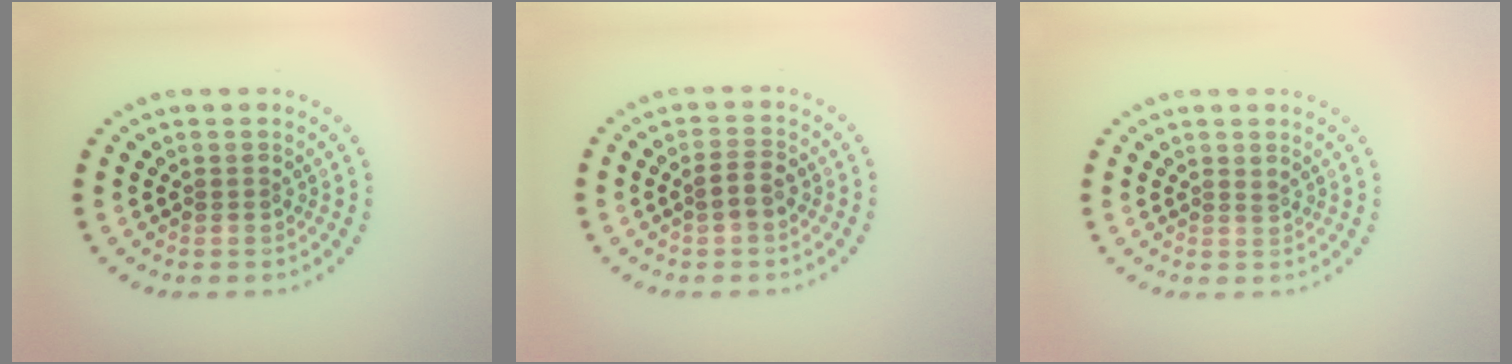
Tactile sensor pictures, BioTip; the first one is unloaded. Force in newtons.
{"total": 1.3, "press": 1.2, "slide": 0.6}
{"total": 0.5, "press": 0.1, "slide": 0.5}